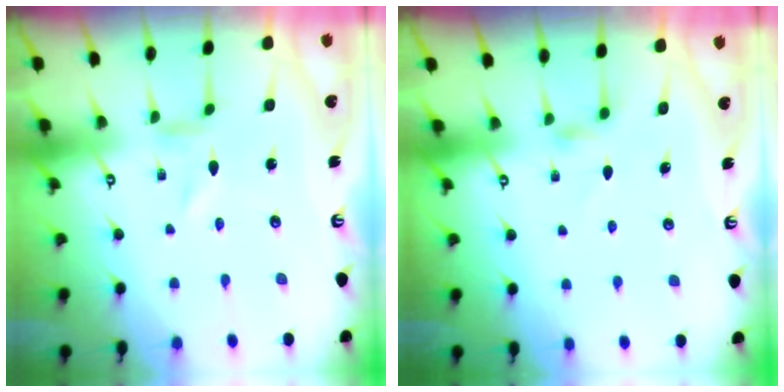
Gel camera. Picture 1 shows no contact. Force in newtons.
{"total": 3.1, "press": 3.1, "slide": 0.6}